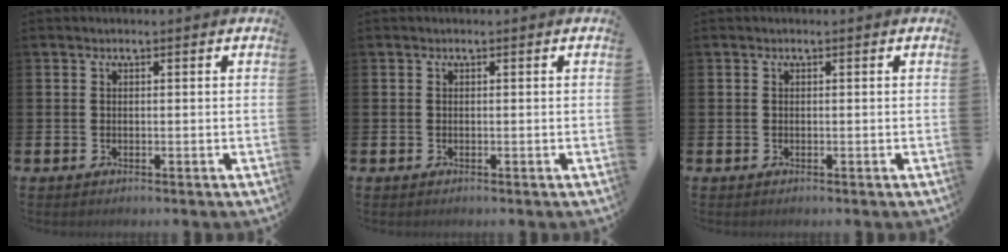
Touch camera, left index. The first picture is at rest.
{"total": 0.0}
{"total": 0.0}